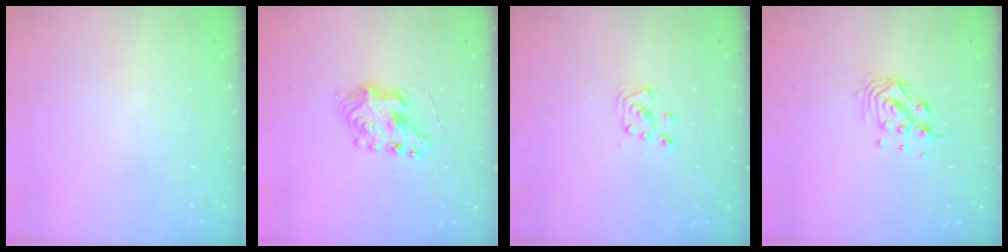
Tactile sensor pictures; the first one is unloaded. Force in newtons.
{"total": 7.3, "press": 7.2, "slide": 0.6}
{"total": 3.5, "press": 3.5, "slide": 0.4}
{"total": 7.9, "press": 7.8, "slide": 0.6}